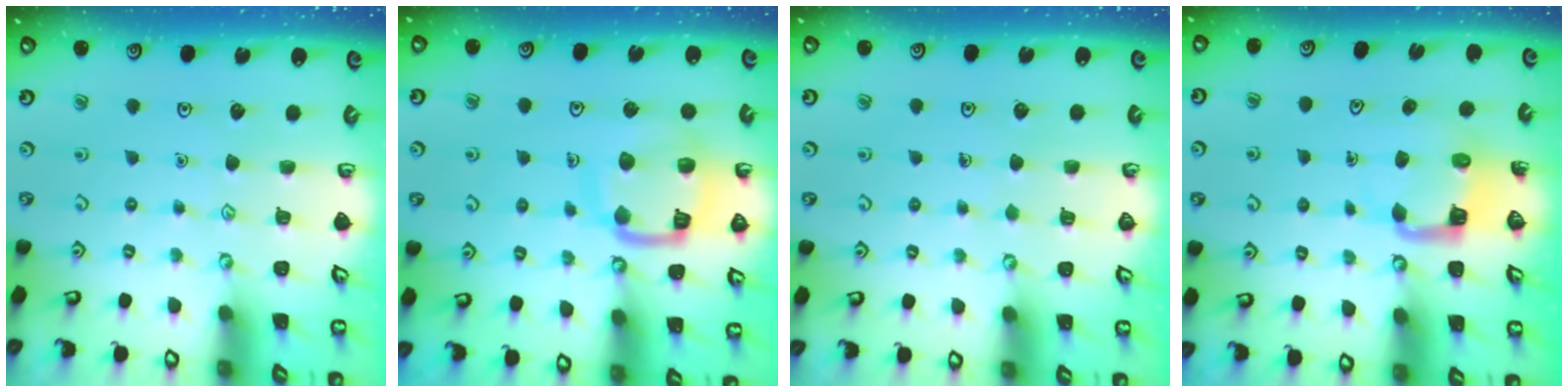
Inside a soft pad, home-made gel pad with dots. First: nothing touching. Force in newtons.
{"total": 13.2, "press": 13.1, "slide": 1.5}
{"total": 0.8, "press": 0.8, "slide": 0.3}
{"total": 4.5, "press": 4.5, "slide": 0.1}